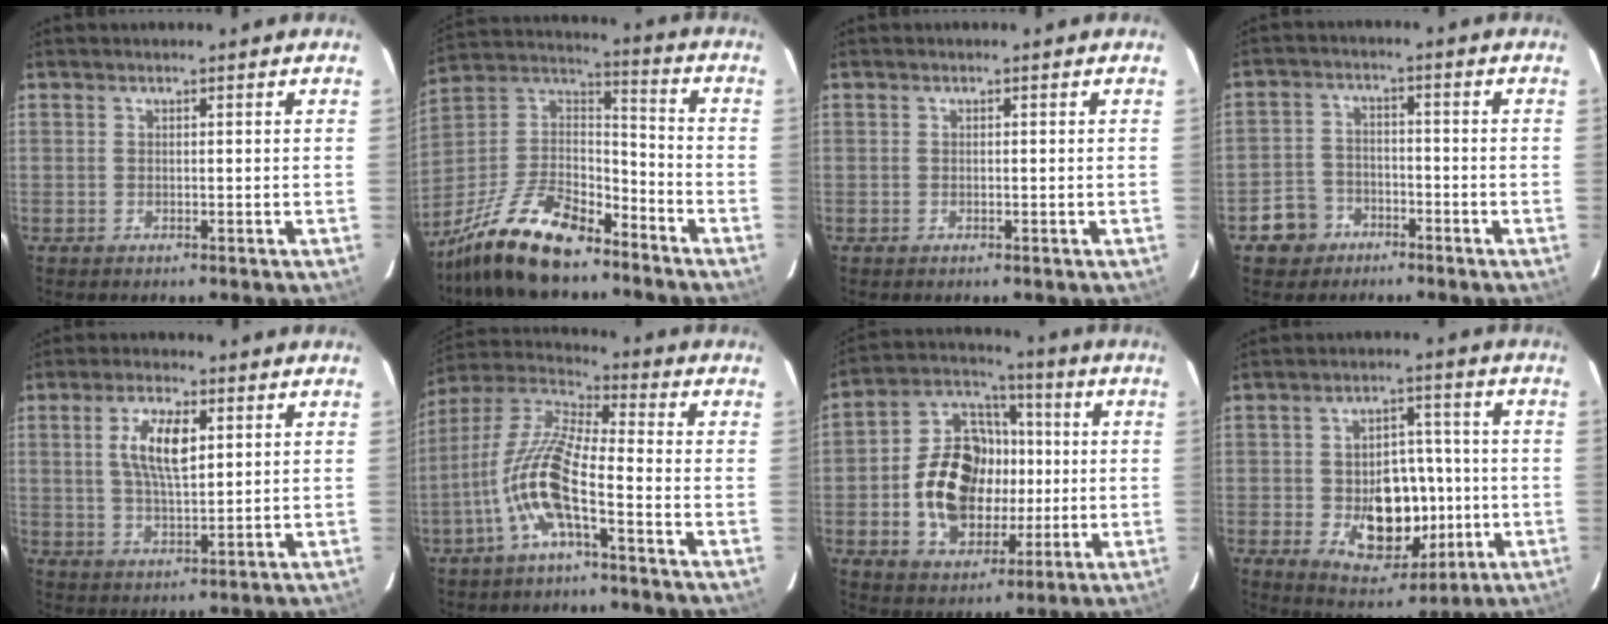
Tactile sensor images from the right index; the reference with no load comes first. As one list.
[{"total": 19.3, "force": [-14.2, 7.1, 11.0], "torque": [-0.239, 0.001, -0.255]}, {"total": 0.0}, {"total": 5.9, "force": [-3.7, 4.6, 0.3], "torque": [-0.027, 0.022, -0.064]}, {"total": 8.0, "force": [2.3, 3.1, 7.0], "torque": [-0.131, 0.005, 0.045]}, {"total": 12.4, "force": [-5.0, 2.4, 11.1], "torque": [-0.229, 0.003, -0.104]}, {"total": 17.7, "force": [-1.4, 13.3, 11.7], "torque": [-0.235, 0.037, -0.010]}, {"total": 13.4, "force": [-2.4, 9.5, 9.2], "torque": [-0.161, 0.009, -0.012]}]